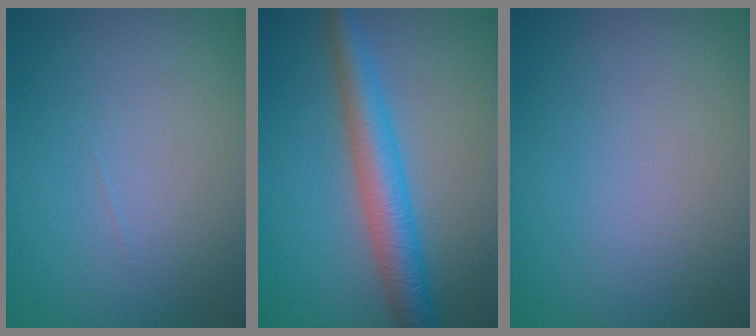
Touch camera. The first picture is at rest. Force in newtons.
{"total": 5.0, "press": 5.0, "slide": 0.1}
{"total": 0.0}